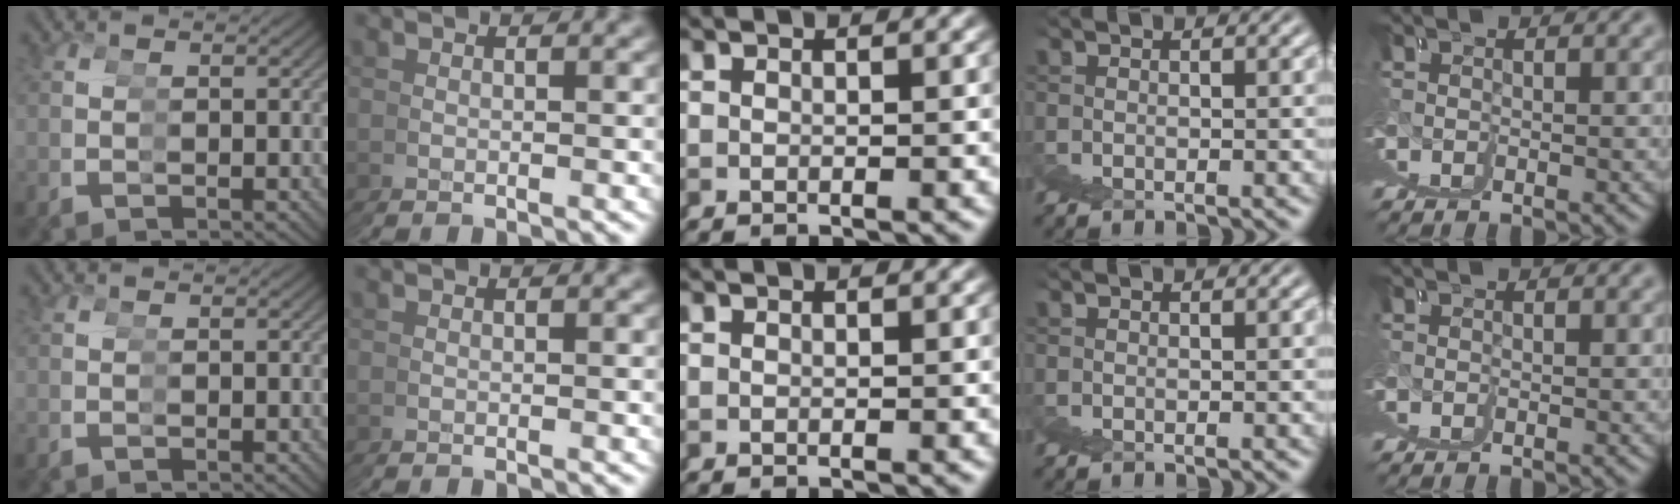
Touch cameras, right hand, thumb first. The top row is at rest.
{}